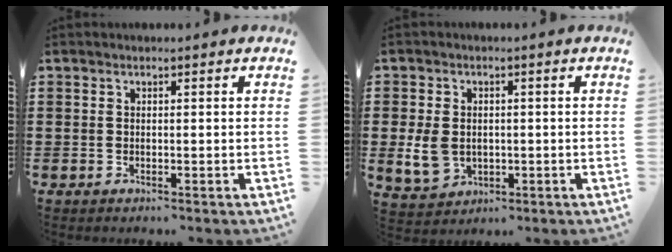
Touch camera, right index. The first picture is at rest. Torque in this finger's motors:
{"motor_torque": [1.74, 0.40, 0.39, -0.04]}